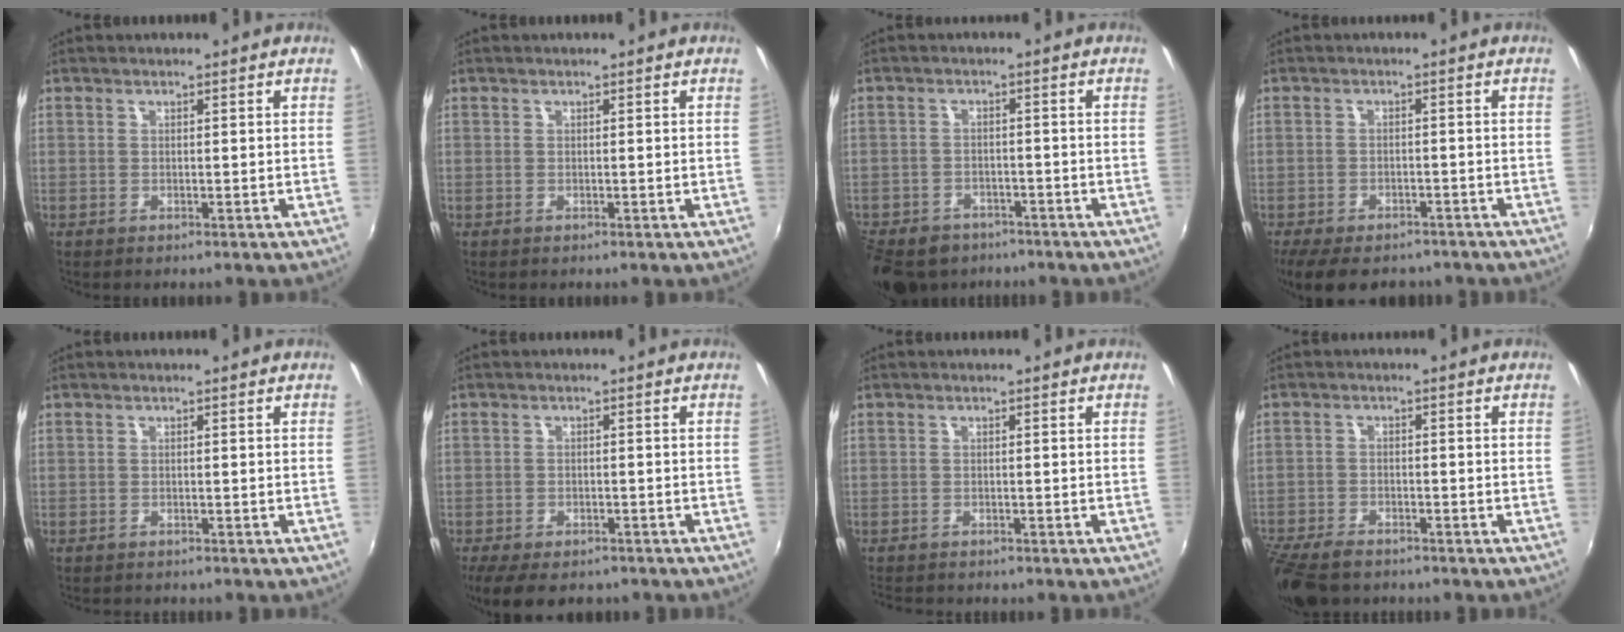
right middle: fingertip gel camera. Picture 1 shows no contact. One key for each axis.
{"total": 0.0}
{"total": 14.2, "fx": -9.9, "fy": 8.6, "fz": 5.4, "tx": -0.157, "ty": -0.014, "tz": -0.151}
{"total": 11.6, "fx": -9.1, "fy": 4.8, "fz": 5.4, "tx": -0.120, "ty": -0.024, "tz": -0.136}
{"total": 1.4, "fx": -1.3, "fy": 0.1, "fz": 0.4, "tx": -0.010, "ty": -0.008, "tz": -0.019}
{"total": 9.5, "fx": -7.4, "fy": 3.7, "fz": 4.8, "tx": -0.107, "ty": -0.027, "tz": -0.117}
{"total": 3.1, "fx": -2.9, "fy": 0.5, "fz": 1.0, "tx": -0.027, "ty": -0.018, "tz": -0.049}
{"total": 10.6, "fx": -8.6, "fy": 4.0, "fz": 4.7, "tx": -0.130, "ty": -0.034, "tz": -0.156}